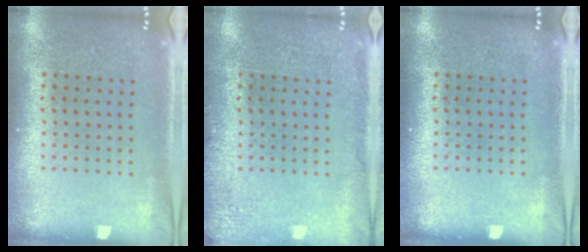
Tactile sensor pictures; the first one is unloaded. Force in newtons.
{"total": 1.8, "press": 1.8, "slide": 0.3}
{"total": 0.0}